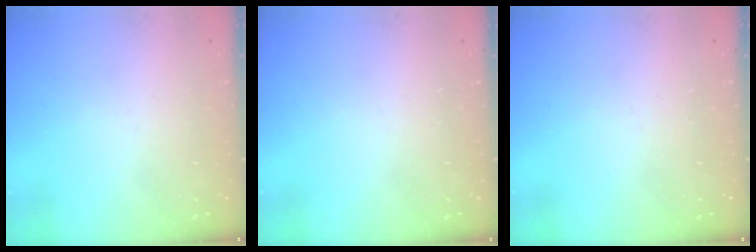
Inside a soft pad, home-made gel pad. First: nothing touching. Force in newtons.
{"total": 0.0}
{"total": 0.0}